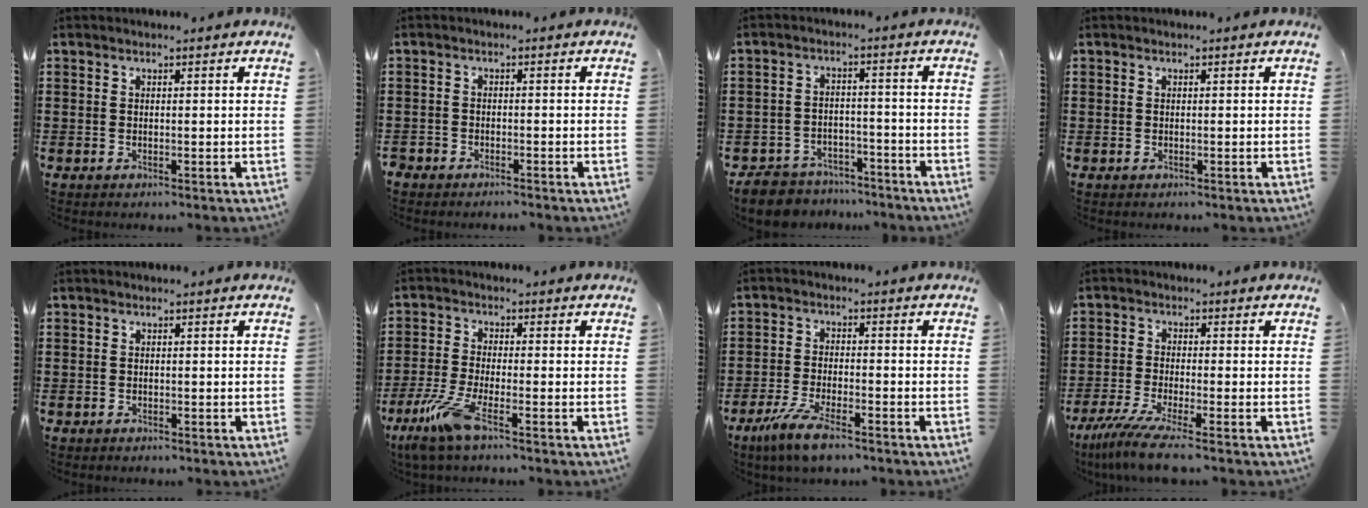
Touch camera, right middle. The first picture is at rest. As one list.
[{"total": 1.6, "force": [-1.6, 0.3, -0.2], "torque": [-0.001, 0.004, -0.035]}, {"total": 6.0, "force": [-5.8, 1.4, 0.7], "torque": [-0.020, 0.011, -0.116]}, {"total": 0.0}, {"total": 0.6, "force": [-0.6, 0.3, -0.1], "torque": [0.000, 0.001, -0.013]}, {"total": 6.9, "force": [-4.0, 1.3, 5.6], "torque": [-0.136, -0.021, -0.078]}, {"total": 6.3, "force": [-4.7, 1.1, 4.1], "torque": [-0.101, -0.014, -0.091]}, {"total": 6.3, "force": [-4.6, 0.2, 4.3], "torque": [-0.106, -0.027, -0.090]}]